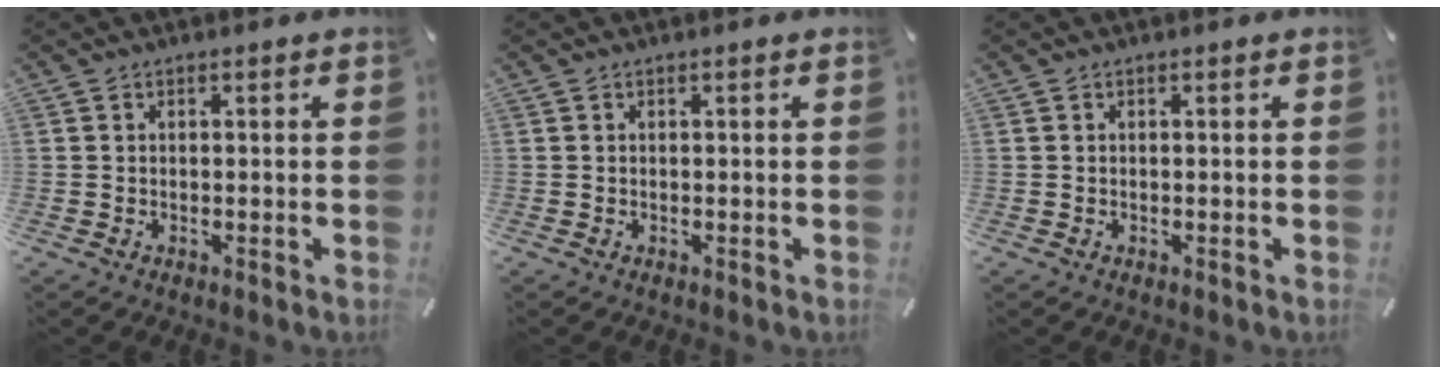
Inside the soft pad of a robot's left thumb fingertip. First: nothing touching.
{"total": 0.0}
{"total": 0.0}